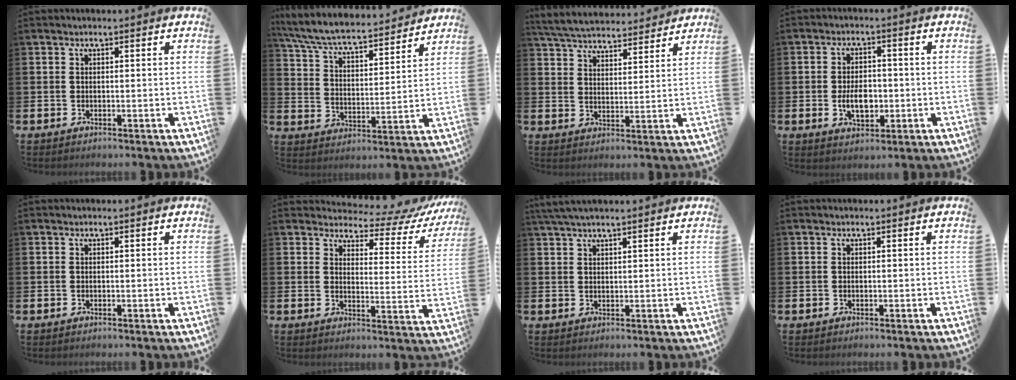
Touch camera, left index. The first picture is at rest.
{"total": 7.2, "force": [6.8, 1.0, 2.3], "torque": [-0.078, -0.052, 0.114]}
{"total": 5.8, "force": [5.6, 1.0, 0.8], "torque": [-0.037, -0.034, 0.099]}
{"total": 4.6, "force": [-0.8, 2.9, 3.4], "torque": [-0.044, -0.001, -0.018]}
{"total": 0.0}
{"total": 4.4, "force": [3.9, 1.8, 1.0], "torque": [-0.022, -0.043, 0.056]}
{"total": 3.1, "force": [2.7, 0.4, 1.5], "torque": [-0.038, 0.002, 0.051]}
{"total": 0.0}